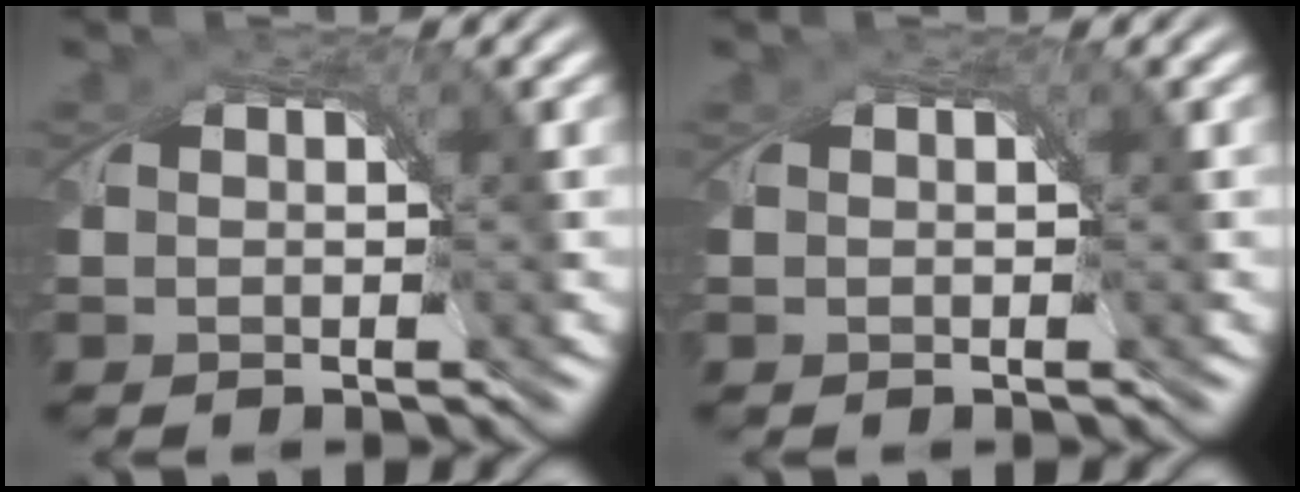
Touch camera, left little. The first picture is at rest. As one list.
[{"total": 0.0}]